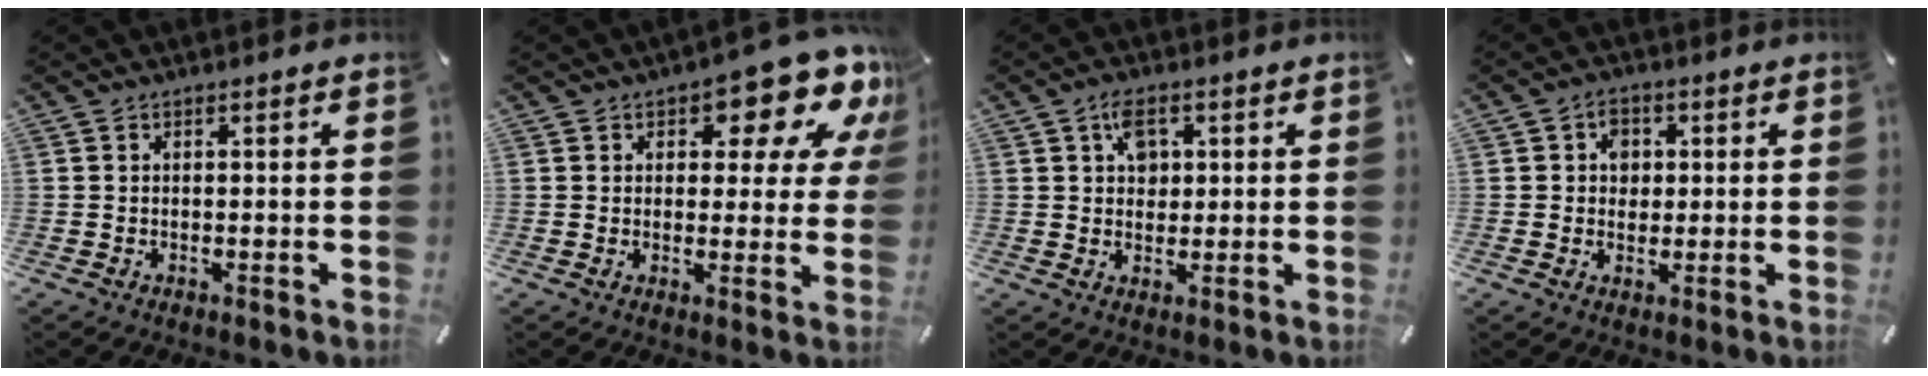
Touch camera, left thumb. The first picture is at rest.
{"total": 12.5, "force": [7.5, 6.0, 8.0], "torque": [-0.094, -0.052, 0.123]}
{"total": 5.3, "force": [1.8, 4.1, 2.9], "torque": [-0.042, 0.000, 0.028]}
{"total": 4.2, "force": [0.7, 3.8, 1.7], "torque": [-0.017, 0.001, 0.006]}